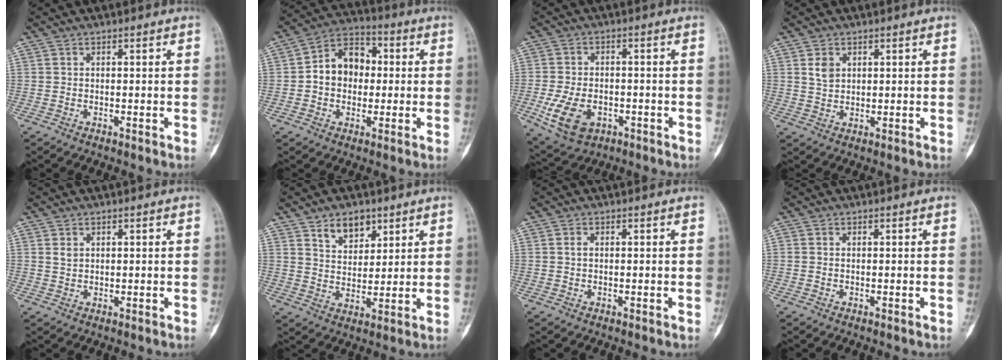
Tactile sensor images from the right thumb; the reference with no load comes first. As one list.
[{"total": 10.8, "force": [0.3, 8.3, 6.8], "torque": [-0.077, 0.031, -0.007]}, {"total": 10.2, "force": [-3.4, 6.7, 6.8], "torque": [-0.125, 0.008, -0.049]}, {"total": 3.0, "force": [1.1, 2.2, 1.6], "torque": [-0.016, -0.006, 0.024]}, {"total": 1.4, "force": [0.6, 1.0, 0.7], "torque": [-0.003, -0.004, 0.011]}, {"total": 6.9, "force": [4.4, 4.2, 3.2], "torque": [-0.024, -0.031, 0.079]}, {"total": 0.9, "force": [0.2, 0.6, 0.7], "torque": [-0.015, 0.003, 0.004]}, {"total": 0.0}]